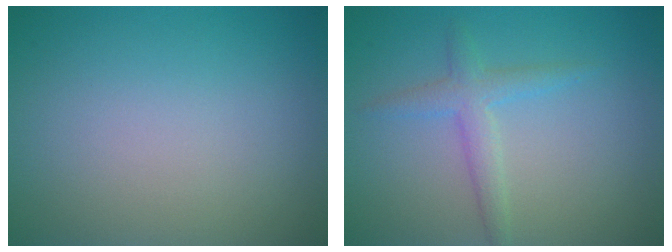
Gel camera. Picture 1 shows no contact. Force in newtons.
{"total": 2.3, "press": 2.3, "slide": 0.1}